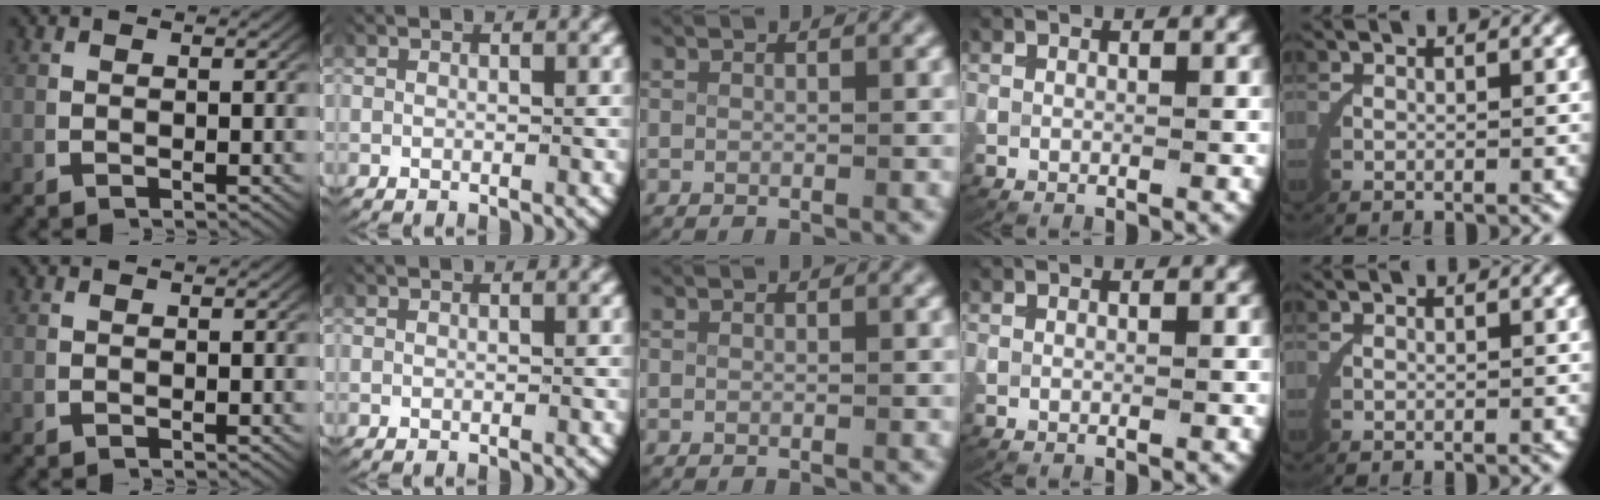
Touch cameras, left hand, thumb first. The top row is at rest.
{"middle": {"total": 0.6, "force": [-0.1, -0.6, -0.2], "torque": [0.003, -0.011, 0.007]}}